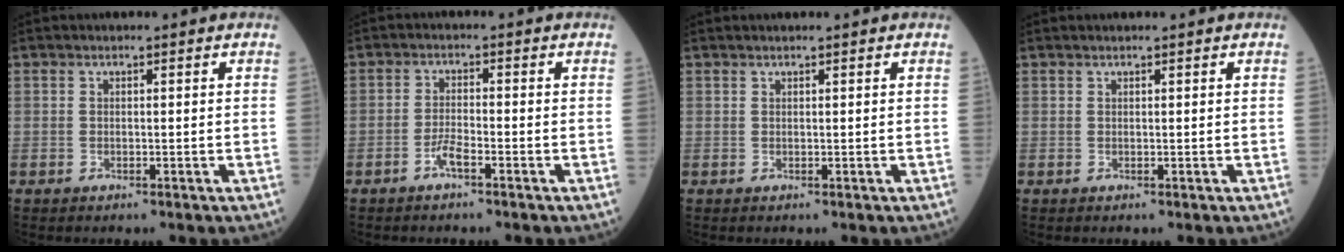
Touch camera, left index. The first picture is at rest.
{"total": 2.4, "force": [-1.5, 0.2, 1.8], "torque": [-0.039, 0.000, -0.033]}
{"total": 1.0, "force": [0.9, -0.2, 0.5], "torque": [-0.011, 0.011, 0.021]}
{"total": 0.8, "force": [0.7, -0.1, 0.4], "torque": [-0.012, 0.008, 0.017]}